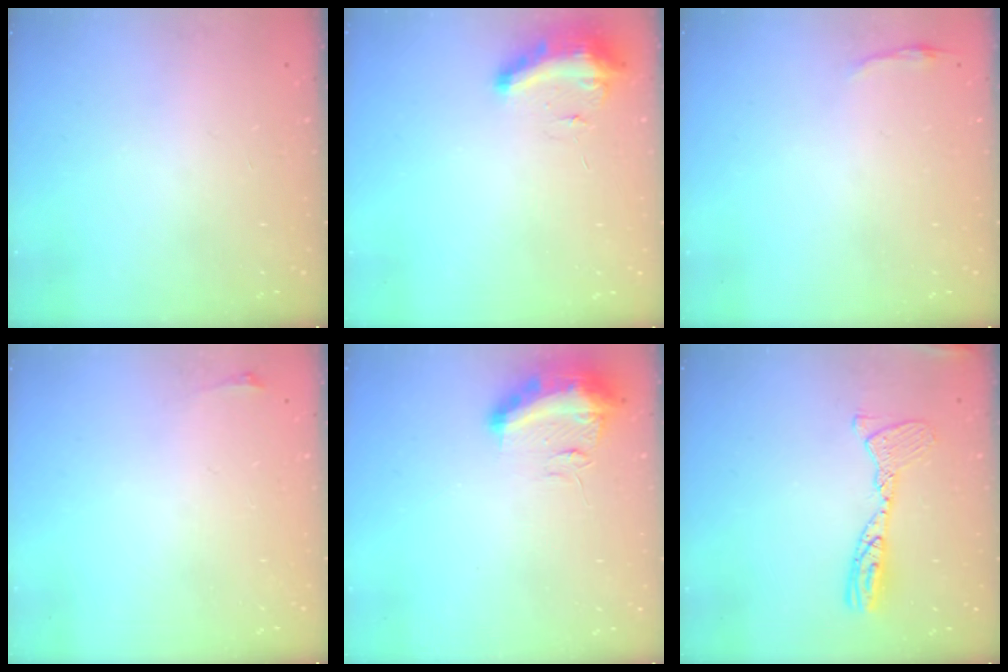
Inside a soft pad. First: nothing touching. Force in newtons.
{"total": 9.1, "press": 9.1, "slide": 1.0}
{"total": 2.8, "press": 2.8, "slide": 0.6}
{"total": 2.8, "press": 2.1, "slide": 1.9}
{"total": 17.3, "press": 13.2, "slide": 11.2}
{"total": 12.0, "press": 11.9, "slide": 1.1}